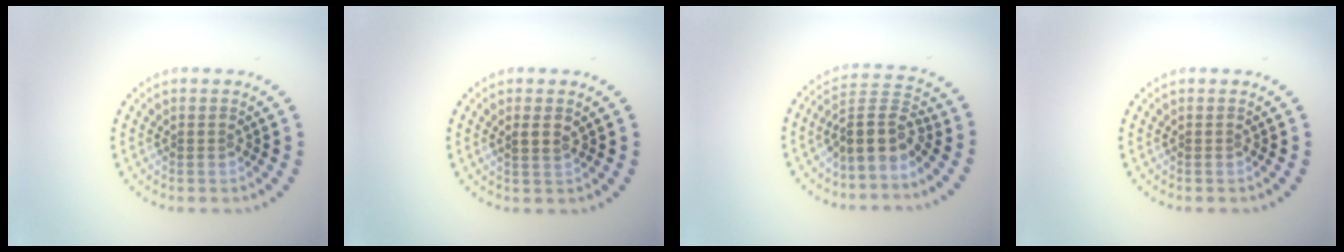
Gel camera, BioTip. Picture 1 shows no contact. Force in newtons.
{"total": 0.7, "press": 0.7, "slide": 0.3}
{"total": 3.9, "press": 3.1, "slide": 2.4}
{"total": 0.0}